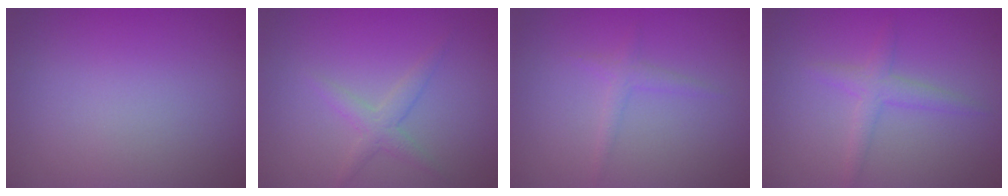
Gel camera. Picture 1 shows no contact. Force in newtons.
{"total": 1.8, "press": 1.8, "slide": 0.1}
{"total": 1.1, "press": 1.1, "slide": 0.1}
{"total": 1.9, "press": 1.9, "slide": 0.1}